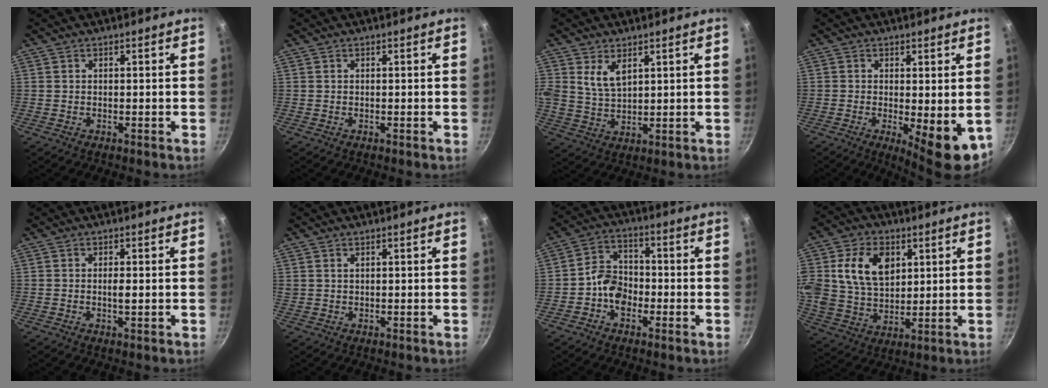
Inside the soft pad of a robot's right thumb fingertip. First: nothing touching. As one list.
[{"total": 0.0}, {"total": 5.7, "force": [2.8, 3.3, 3.7], "torque": [-0.062, -0.025, 0.058]}, {"total": 8.8, "force": [-1.4, 3.0, 8.2], "torque": [-0.101, -0.008, -0.008]}, {"total": 1.7, "force": [-0.1, 0.5, 1.7], "torque": [-0.033, 0.001, -0.004]}, {"total": 0.8, "force": [0.4, 0.6, 0.3], "torque": [-0.005, 0.002, 0.010]}, {"total": 7.0, "force": [-2.2, 5.3, 4.1], "torque": [-0.042, 0.028, -0.049]}, {"total": 15.8, "force": [4.4, 11.2, 10.1], "torque": [-0.171, -0.002, 0.084]}]